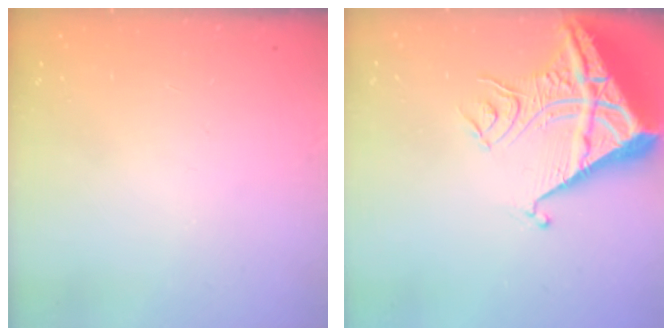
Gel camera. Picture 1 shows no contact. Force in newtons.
{"total": 11.5, "press": 11.5, "slide": 1.2}